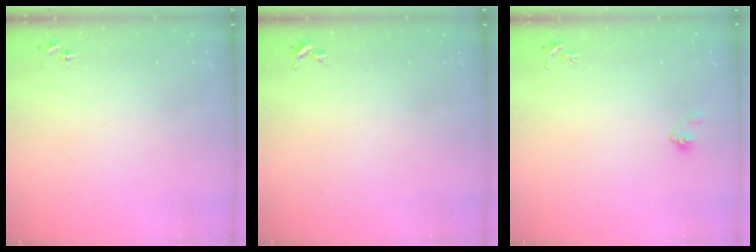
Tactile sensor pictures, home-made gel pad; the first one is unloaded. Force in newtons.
{"total": 0.0}
{"total": 4.1, "press": 3.7, "slide": 1.7}